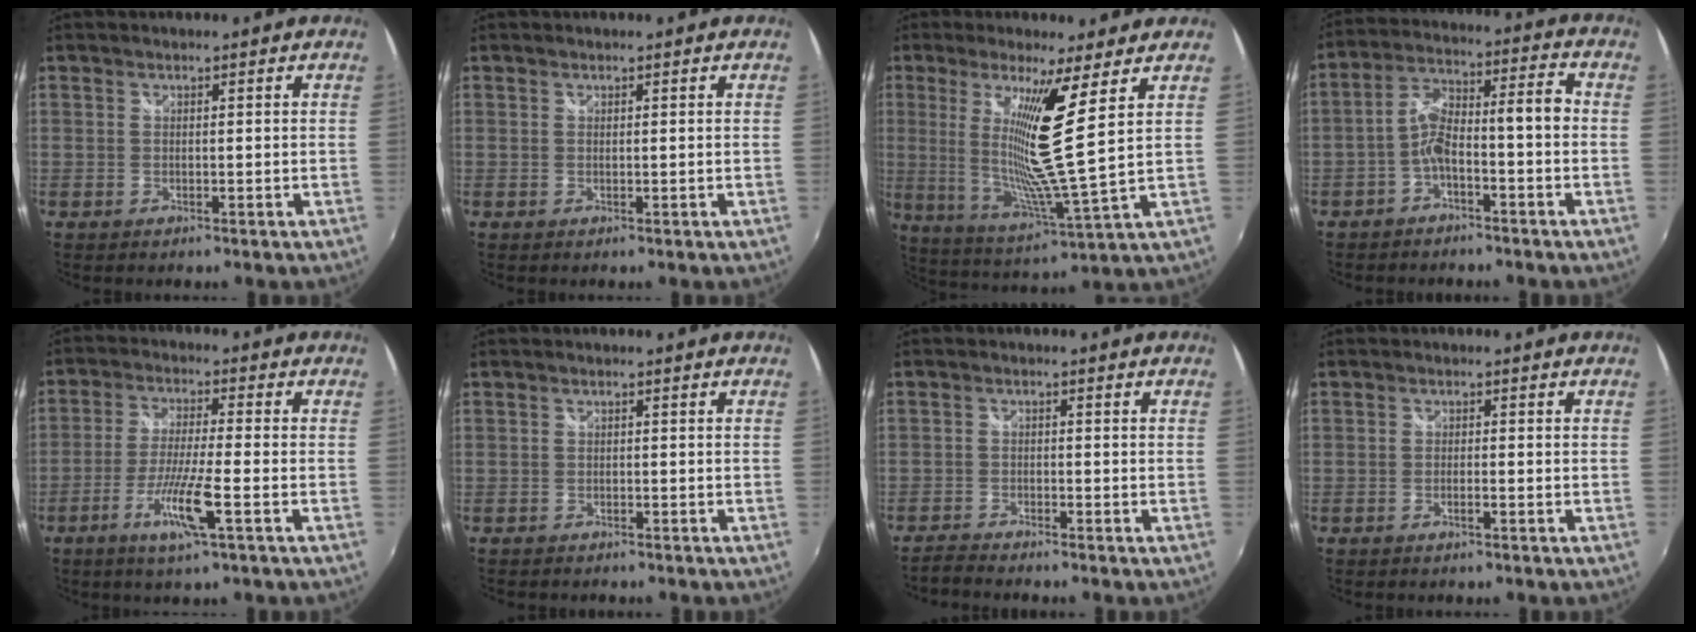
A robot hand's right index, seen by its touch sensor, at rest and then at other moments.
{"total": 0.6, "force": [0.2, -0.5, -0.3], "torque": [0.004, -0.002, 0.002]}
{"total": 13.3, "force": [5.1, -1.3, 12.3], "torque": [-0.214, -0.022, 0.098]}
{"total": 8.0, "force": [-2.9, 1.9, 7.2], "torque": [-0.143, 0.023, -0.046]}
{"total": 8.6, "force": [-3.8, -0.2, 7.8], "torque": [-0.159, -0.012, -0.073]}
{"total": 1.3, "force": [-1.0, 0.8, -0.1], "torque": [-0.005, -0.002, -0.017]}
{"total": 2.7, "force": [-2.7, 0.0, 0.4], "torque": [-0.017, -0.012, -0.055]}
{"total": 1.0, "force": [-0.5, -0.2, 0.8], "torque": [-0.015, 0.001, -0.011]}